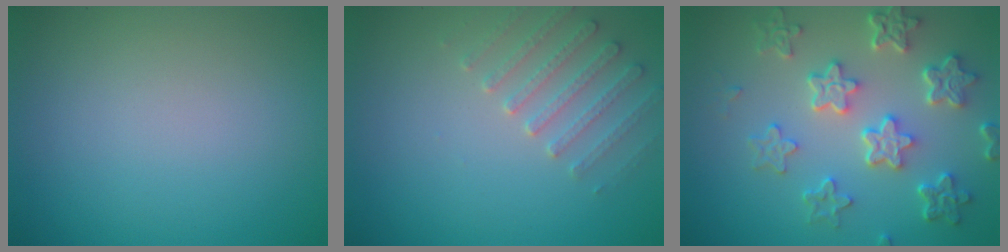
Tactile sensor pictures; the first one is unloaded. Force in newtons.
{"total": 2.6, "press": 2.6, "slide": 0.6}
{"total": 6.0, "press": 4.7, "slide": 3.8}